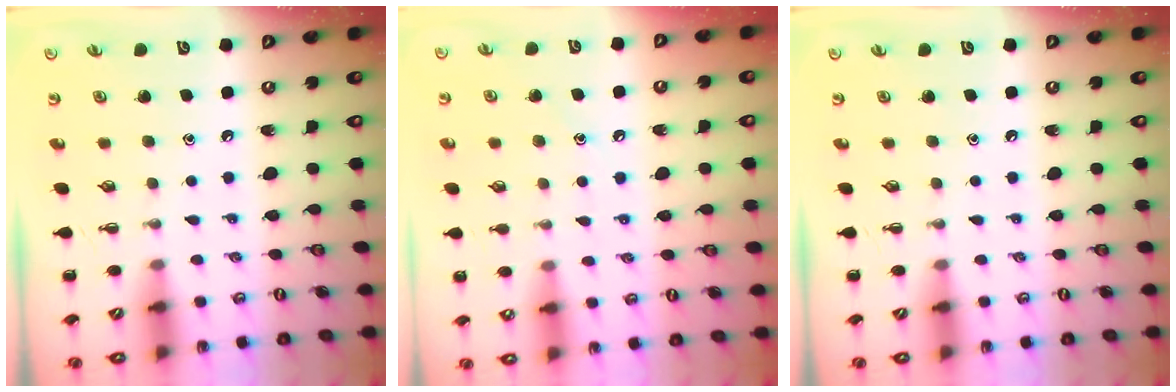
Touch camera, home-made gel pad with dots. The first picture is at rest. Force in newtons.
{"total": 8.6, "press": 8.3, "slide": 1.9}
{"total": 0.0}